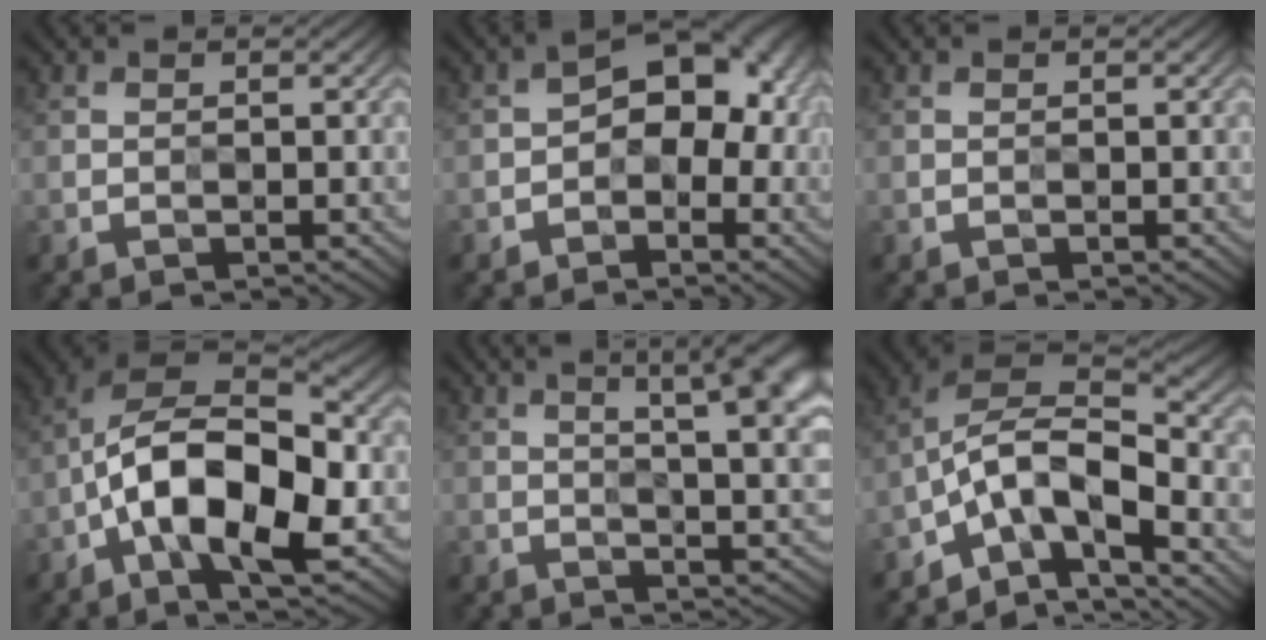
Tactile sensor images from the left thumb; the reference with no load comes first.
{"total": 7.6, "force": [-0.8, 5.0, 5.7], "torque": [-0.065, 0.009, -0.027]}
{"total": 0.0}
{"total": 13.8, "force": [-3.4, 6.4, 11.7], "torque": [-0.204, 0.003, -0.073]}
{"total": 13.7, "force": [6.3, 4.6, 11.3], "torque": [-0.134, 0.039, 0.076]}
{"total": 10.3, "force": [-5.9, 4.2, 7.4], "torque": [-0.120, 0.002, -0.125]}